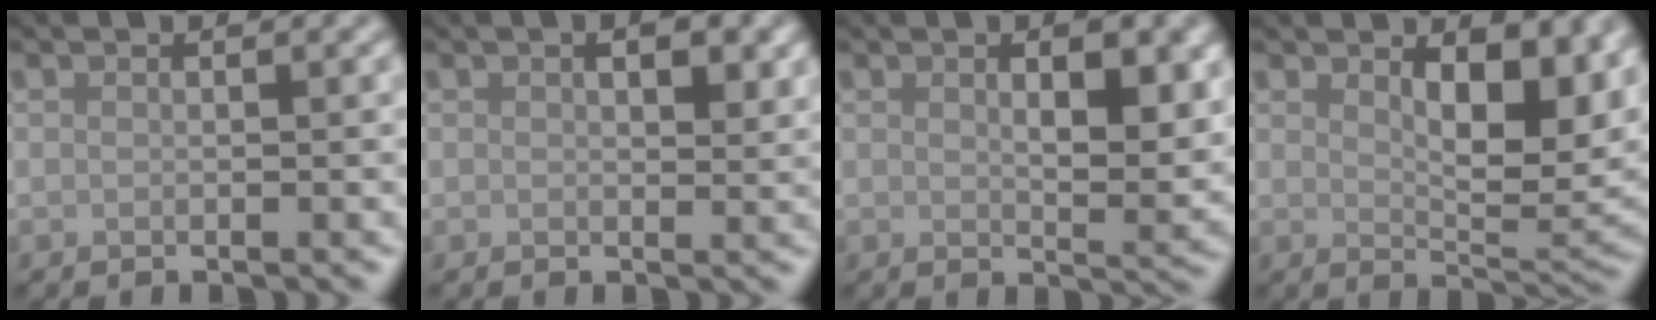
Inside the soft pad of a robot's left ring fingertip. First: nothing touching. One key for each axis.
{"total": 2.7, "fx": 1.0, "fy": 1.3, "fz": 2.1, "tx": -0.024, "ty": -0.001, "tz": 0.018}
{"total": 4.8, "fx": 1.5, "fy": 1.9, "fz": 4.1, "tx": -0.058, "ty": -0.006, "tz": 0.028}
{"total": 6.8, "fx": 2.5, "fy": 3.2, "fz": 5.5, "tx": -0.081, "ty": -0.015, "tz": 0.043}